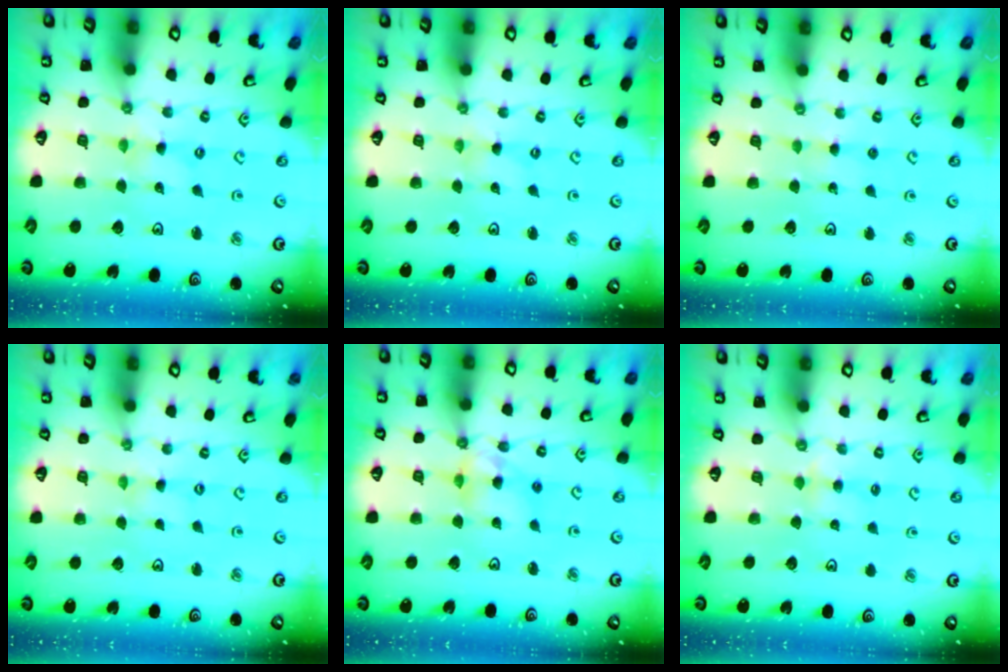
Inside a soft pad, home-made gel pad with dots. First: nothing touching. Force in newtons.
{"total": 0.0}
{"total": 2.2, "press": 2.2, "slide": 0.2}
{"total": 0.0}
{"total": 9.1, "press": 9.0, "slide": 1.1}
{"total": 2.8, "press": 2.8, "slide": 0.5}